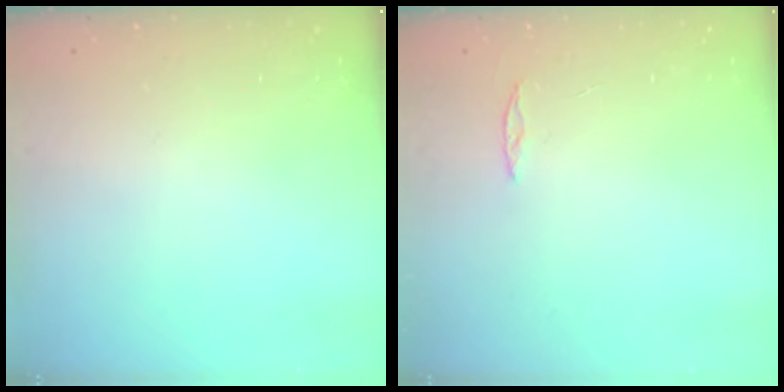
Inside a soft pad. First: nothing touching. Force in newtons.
{"total": 2.0, "press": 2.0, "slide": 0.2}